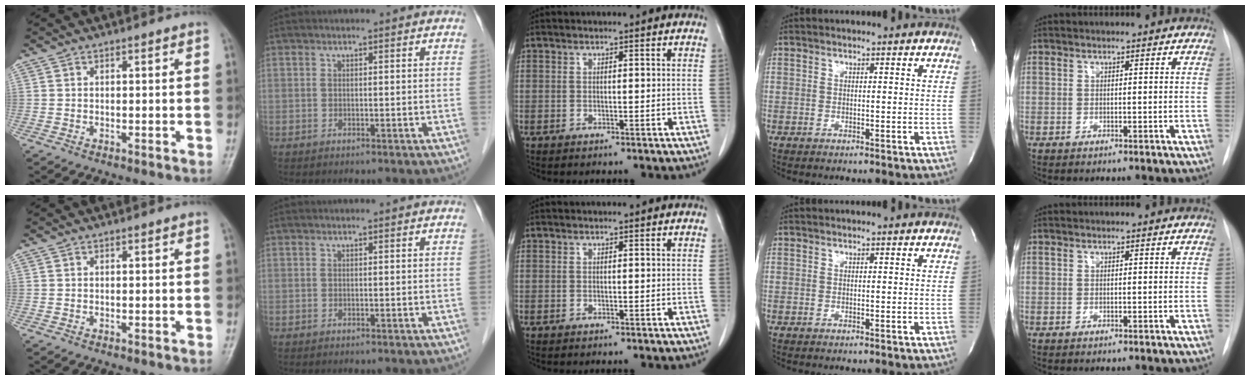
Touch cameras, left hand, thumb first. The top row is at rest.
{}